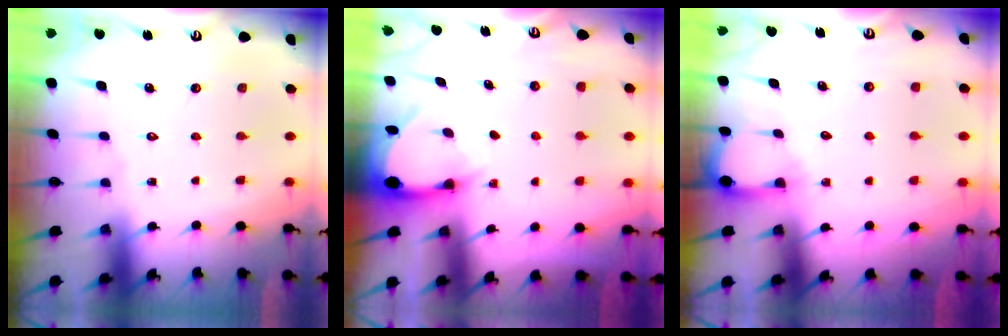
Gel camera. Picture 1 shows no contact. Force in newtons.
{"total": 3.0, "press": 3.0, "slide": 0.2}
{"total": 3.4, "press": 3.4, "slide": 0.3}